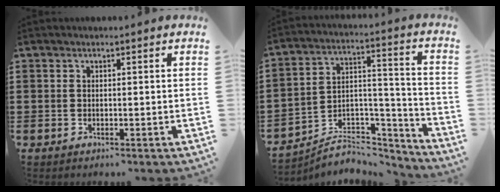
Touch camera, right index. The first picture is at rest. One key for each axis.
{"total": 5.6, "fx": -4.8, "fy": 2.8, "fz": 0.8, "tx": -0.011, "ty": 0.009, "tz": -0.091}